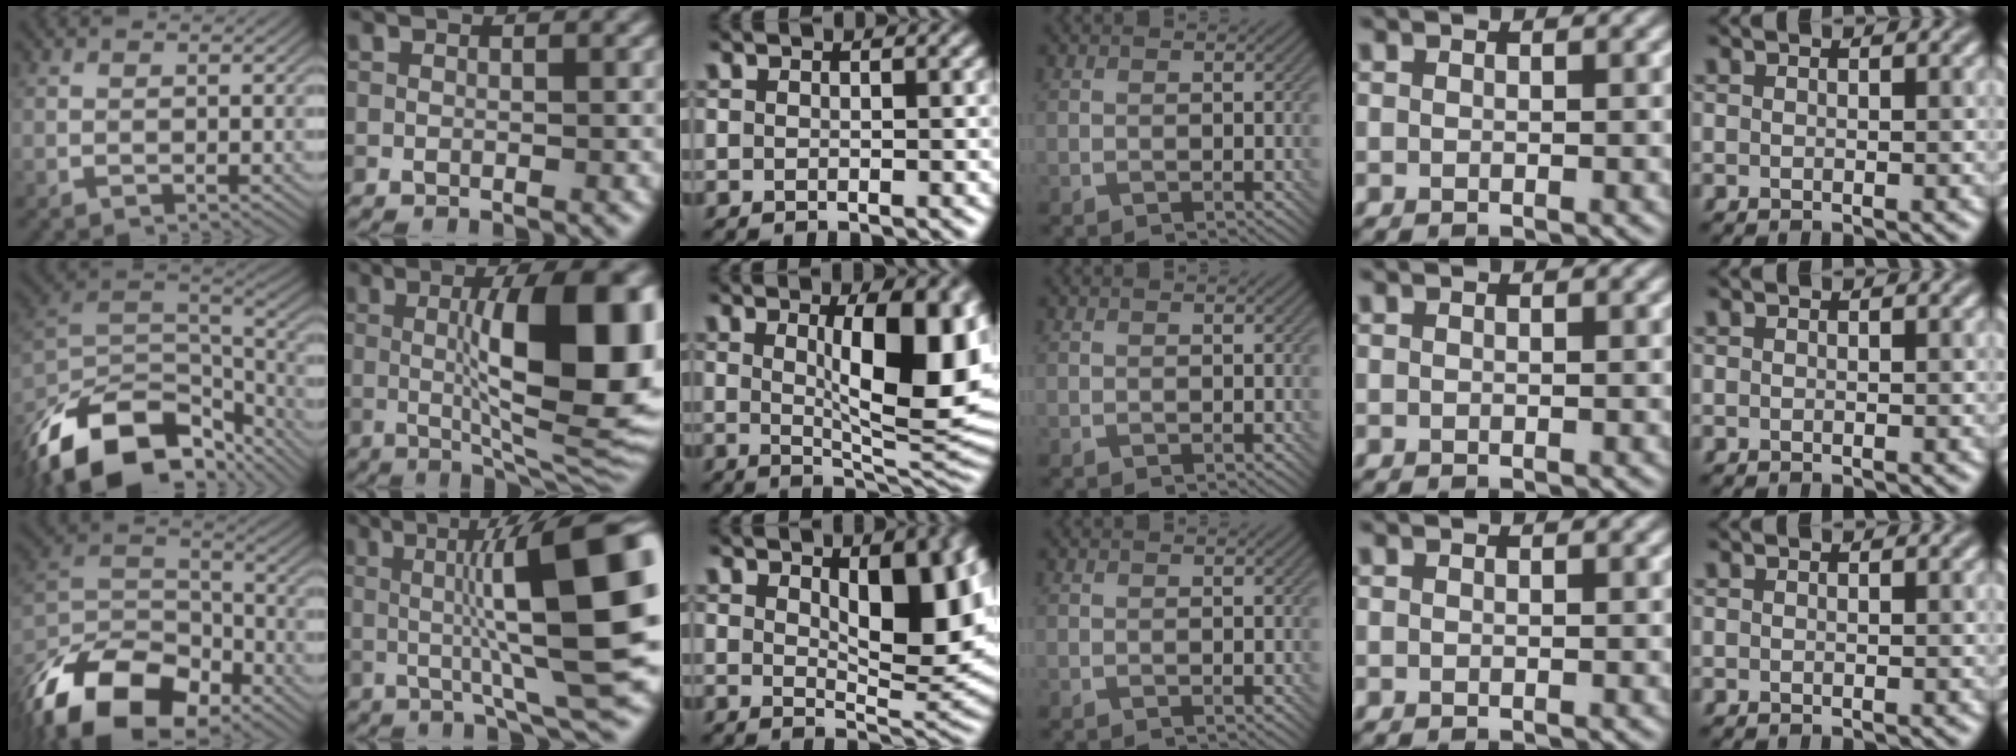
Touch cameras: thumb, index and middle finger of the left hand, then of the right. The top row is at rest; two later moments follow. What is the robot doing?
{"motion": "insert", "object": "bottle cap"}